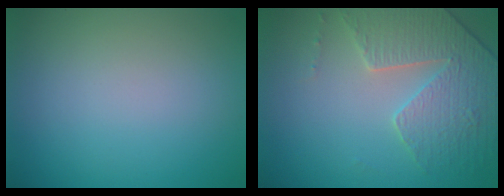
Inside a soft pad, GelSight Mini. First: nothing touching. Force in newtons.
{"total": 4.0, "press": 3.9, "slide": 1.2}